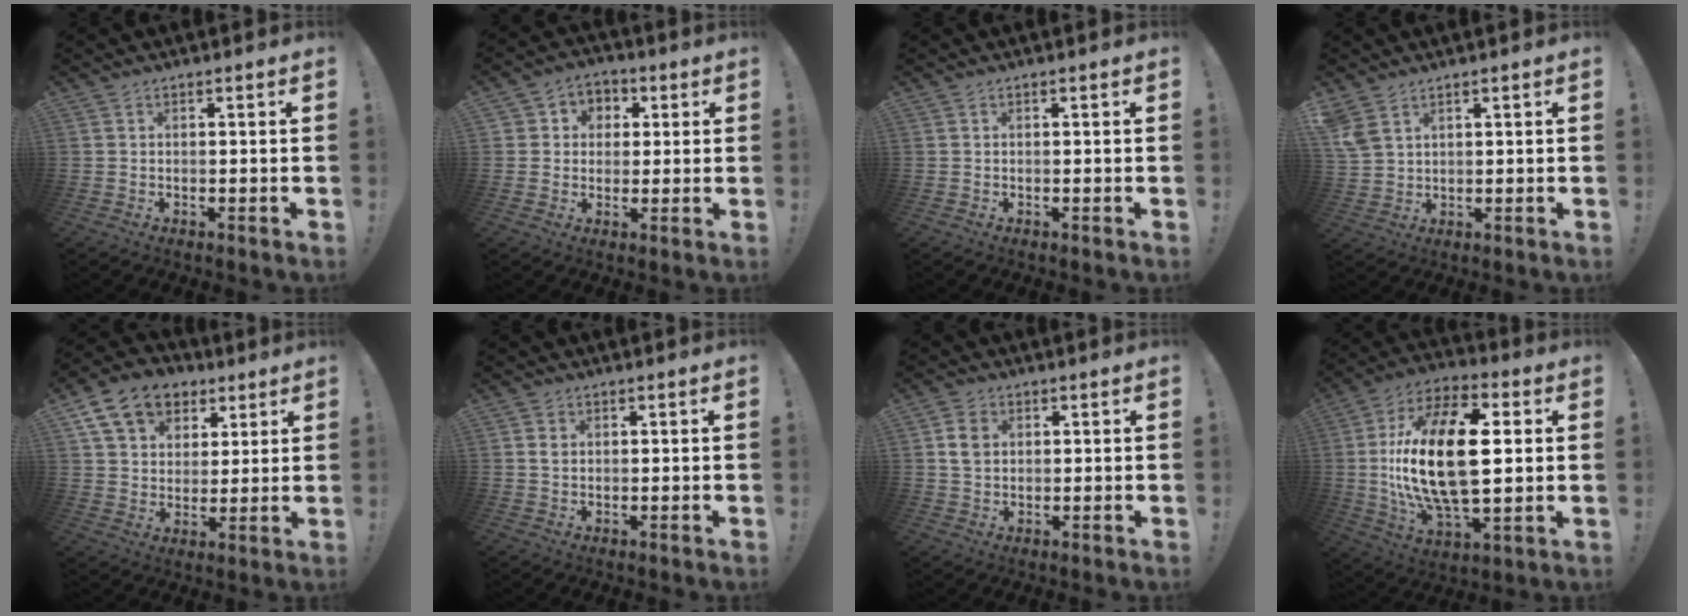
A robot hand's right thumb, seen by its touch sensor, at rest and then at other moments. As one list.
[{"total": 6.1, "force": [-0.1, 5.9, 1.4], "torque": [-0.017, 0.009, 0.001]}, {"total": 0.0}, {"total": 5.6, "force": [3.3, 3.4, 2.9], "torque": [-0.066, -0.010, 0.069]}, {"total": 14.9, "force": [7.9, 10.7, 6.6], "torque": [-0.106, -0.033, 0.152]}, {"total": 1.6, "force": [0.4, 1.3, 0.7], "torque": [-0.014, 0.003, 0.008]}, {"total": 5.3, "force": [1.1, 4.3, 3.0], "torque": [-0.043, 0.006, 0.022]}, {"total": 25.7, "force": [1.5, 12.5, 22.4], "torque": [-0.438, -0.001, 0.020]}]